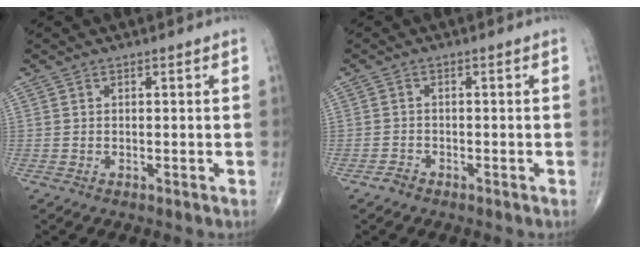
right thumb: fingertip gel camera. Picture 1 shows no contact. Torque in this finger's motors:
{"motor_torque": [-0.07, -0.17, -0.14, -0.09, 0.01]}